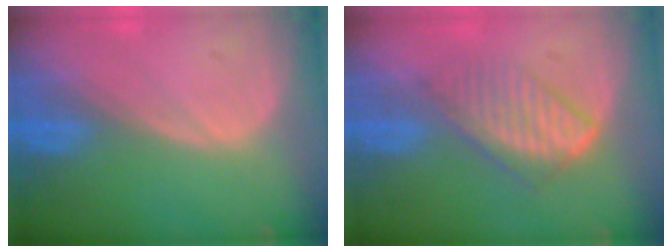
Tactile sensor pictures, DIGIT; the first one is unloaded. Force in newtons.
{"total": 5.9, "press": 5.7, "slide": 1.4}